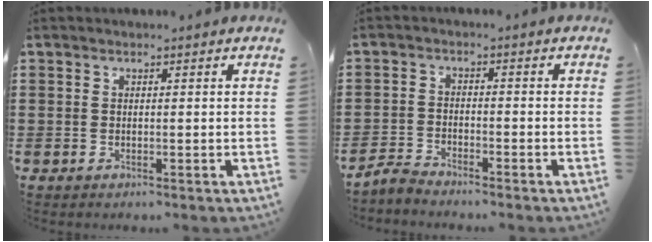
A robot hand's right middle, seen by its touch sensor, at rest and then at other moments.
{"total": 3.2, "force": [-3.2, 0.4, 0.2], "torque": [-0.023, 0.001, -0.071]}